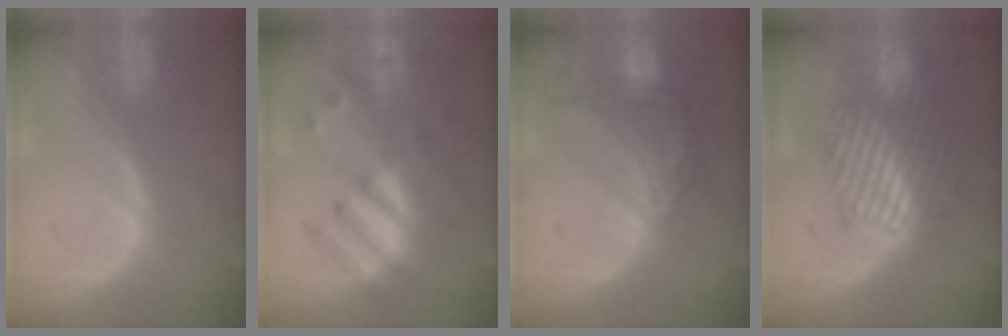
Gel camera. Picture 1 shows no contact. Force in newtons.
{"total": 8.0, "press": 7.2, "slide": 3.6}
{"total": 7.5, "press": 7.5, "slide": 0.1}
{"total": 9.5, "press": 8.1, "slide": 4.8}